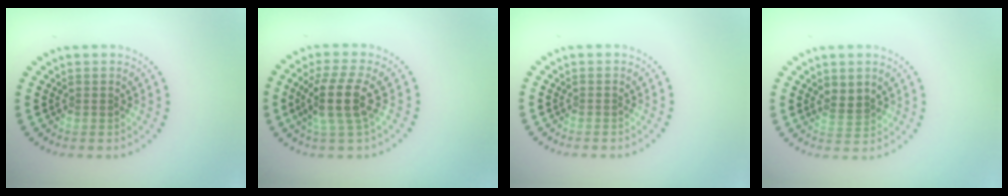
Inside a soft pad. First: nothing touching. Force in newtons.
{"total": 4.0, "press": 3.2, "slide": 2.3}
{"total": 0.0}
{"total": 1.9, "press": 1.8, "slide": 0.6}